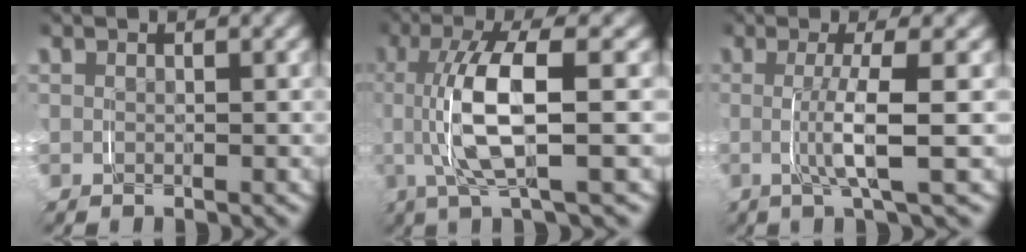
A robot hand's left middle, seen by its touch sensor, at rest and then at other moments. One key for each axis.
{"total": 6.4, "fx": -0.2, "fy": 1.2, "fz": 6.3, "tx": -0.131, "ty": 0.006, "tz": -0.008}
{"total": 3.8, "fx": -0.1, "fy": -0.3, "fz": 3.8, "tx": -0.074, "ty": -0.007, "tz": -0.003}